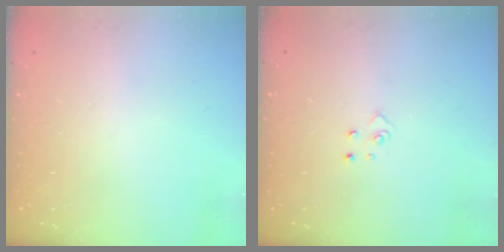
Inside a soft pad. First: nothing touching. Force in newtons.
{"total": 4.3, "press": 4.3, "slide": 0.4}